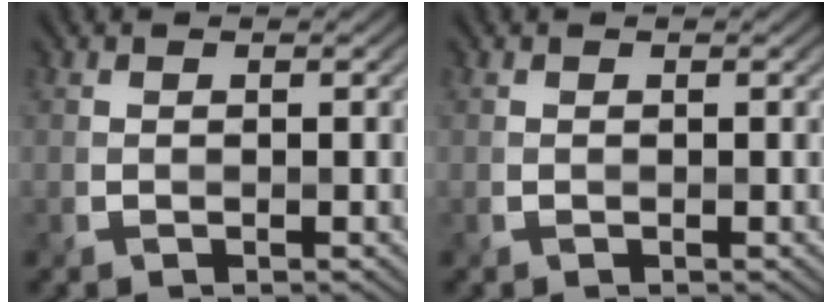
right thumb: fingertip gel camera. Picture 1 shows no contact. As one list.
[{"total": 0.0}]